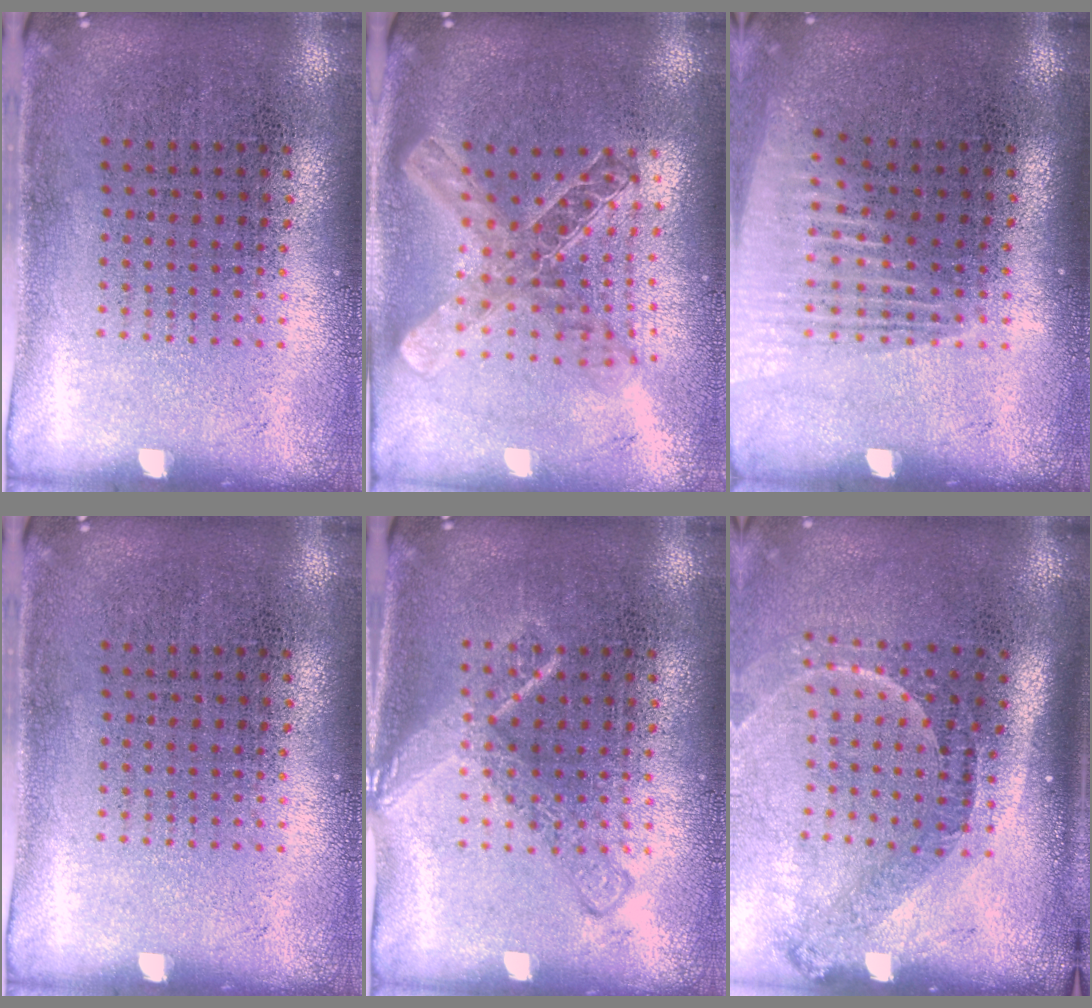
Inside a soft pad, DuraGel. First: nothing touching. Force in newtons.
{"total": 2.0, "press": 1.7, "slide": 1.1}
{"total": 1.3, "press": 1.2, "slide": 0.6}
{"total": 0.0}
{"total": 2.4, "press": 2.4, "slide": 0.4}
{"total": 2.2, "press": 1.5, "slide": 1.6}